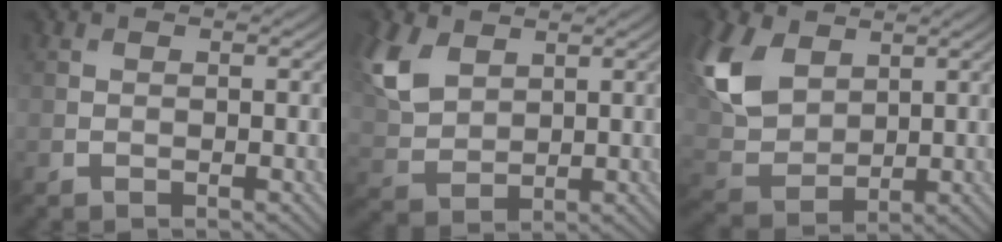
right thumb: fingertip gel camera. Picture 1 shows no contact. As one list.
[{"total": 7.5, "force": [3.6, 4.7, 4.6], "torque": [-0.142, 0.010, 0.077]}, {"total": 10.8, "force": [4.4, 7.1, 6.9], "torque": [-0.206, 0.017, 0.090]}]